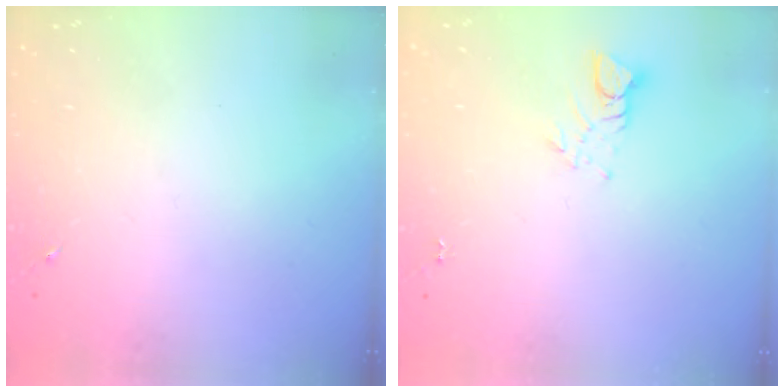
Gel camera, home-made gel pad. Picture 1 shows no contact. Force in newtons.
{"total": 3.5, "press": 3.5, "slide": 0.3}